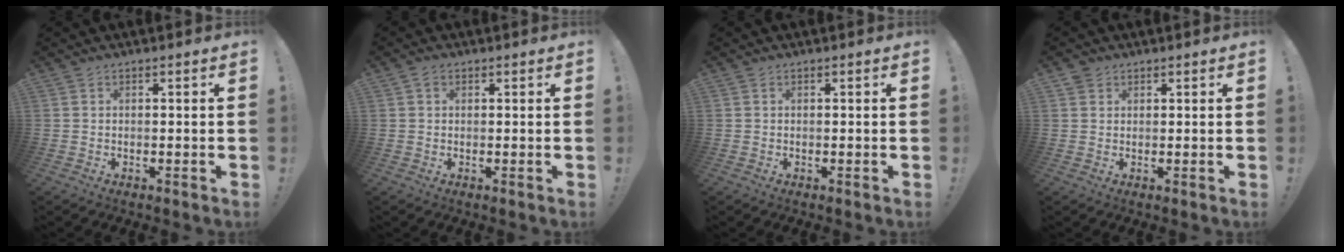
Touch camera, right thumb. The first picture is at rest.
{"total": 1.1, "force": [0.6, 0.7, 0.5], "torque": [-0.001, -0.001, 0.010]}
{"total": 0.0}
{"total": 1.8, "force": [1.3, 1.2, 0.0], "torque": [-0.003, -0.002, 0.025]}